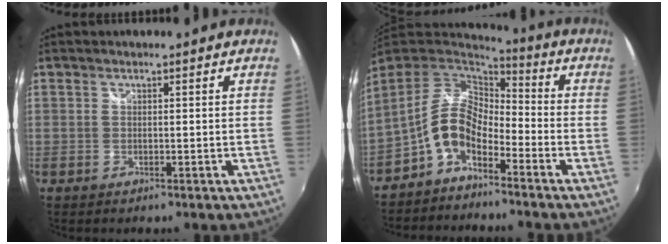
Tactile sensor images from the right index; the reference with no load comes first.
{"total": 9.3, "force": [-4.9, 4.6, 6.4], "torque": [-0.131, 0.016, -0.100]}